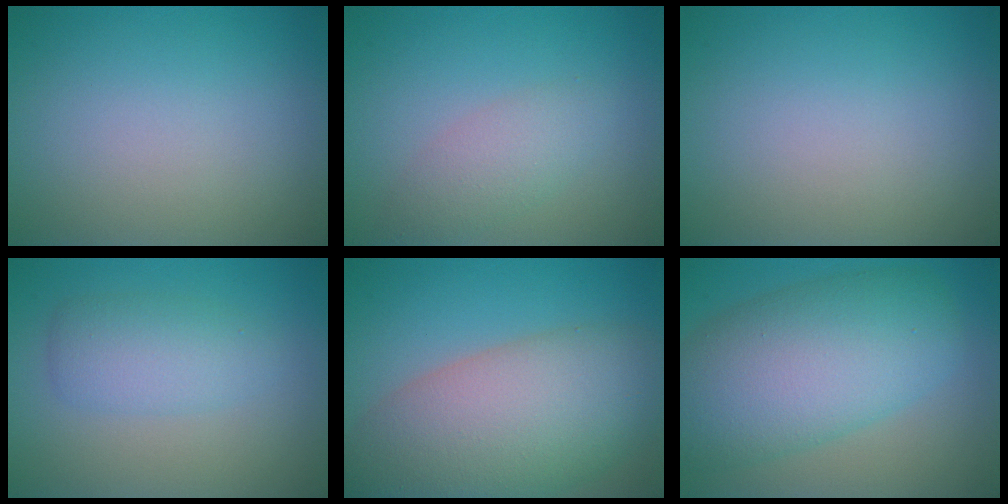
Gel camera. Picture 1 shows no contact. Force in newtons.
{"total": 2.6, "press": 2.6, "slide": 0.1}
{"total": 0.0}
{"total": 3.3, "press": 3.3, "slide": 0.1}
{"total": 11.2, "press": 11.2, "slide": 0.7}
{"total": 10.2, "press": 10.2, "slide": 0.2}